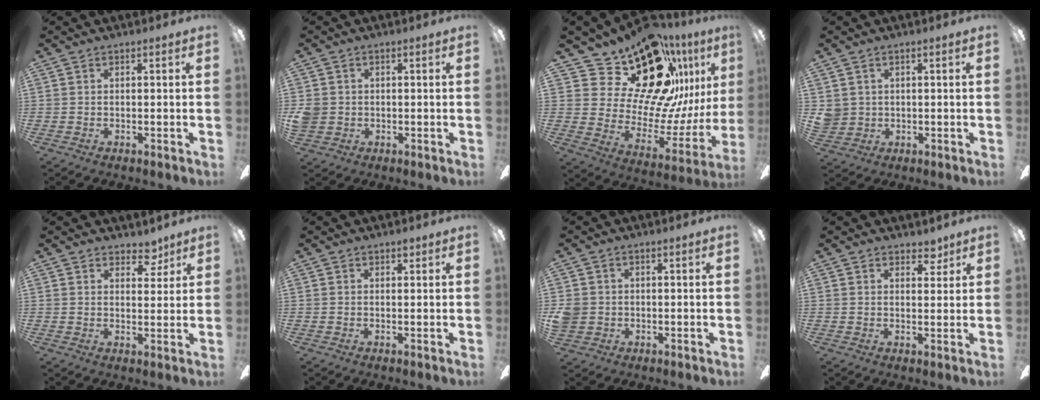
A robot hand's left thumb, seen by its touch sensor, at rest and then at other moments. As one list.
[{"total": 3.7, "force": [-0.1, 3.5, 1.1], "torque": [-0.014, 0.008, 0.001]}, {"total": 25.0, "force": [16.8, 12.2, 14.0], "torque": [-0.241, -0.123, 0.307]}, {"total": 3.5, "force": [1.1, 3.3, 0.2], "torque": [-0.015, 0.009, 0.023]}, {"total": 5.0, "force": [4.1, 2.6, 1.4], "torque": [-0.006, -0.022, 0.071]}, {"total": 0.9, "force": [0.8, 0.5, 0.2], "torque": [-0.004, 0.000, 0.015]}, {"total": 3.8, "force": [0.0, 3.7, 1.1], "torque": [-0.015, 0.009, 0.002]}, {"total": 3.8, "force": [3.1, 2.0, 1.0], "torque": [0.005, -0.018, 0.053]}]